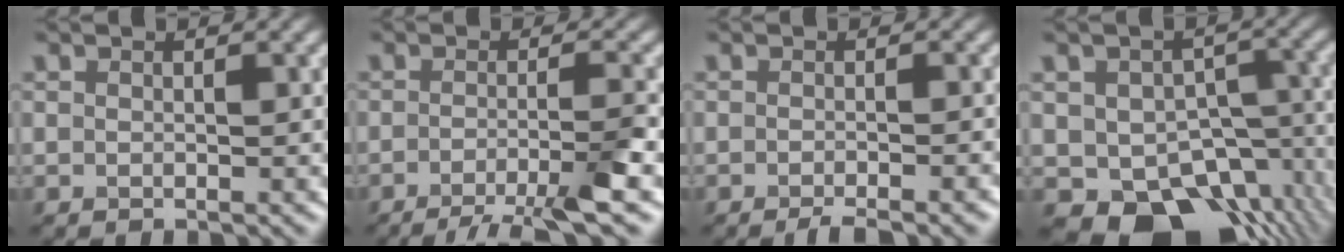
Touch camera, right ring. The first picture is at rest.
{"total": 5.2, "force": [-2.9, 0.9, 4.3], "torque": [-0.056, -0.003, -0.059]}
{"total": 3.4, "force": [-2.4, 0.6, 2.4], "torque": [-0.029, 0.000, -0.040]}
{"total": 12.8, "force": [-5.5, 8.7, 7.7], "torque": [-0.088, -0.027, -0.069]}